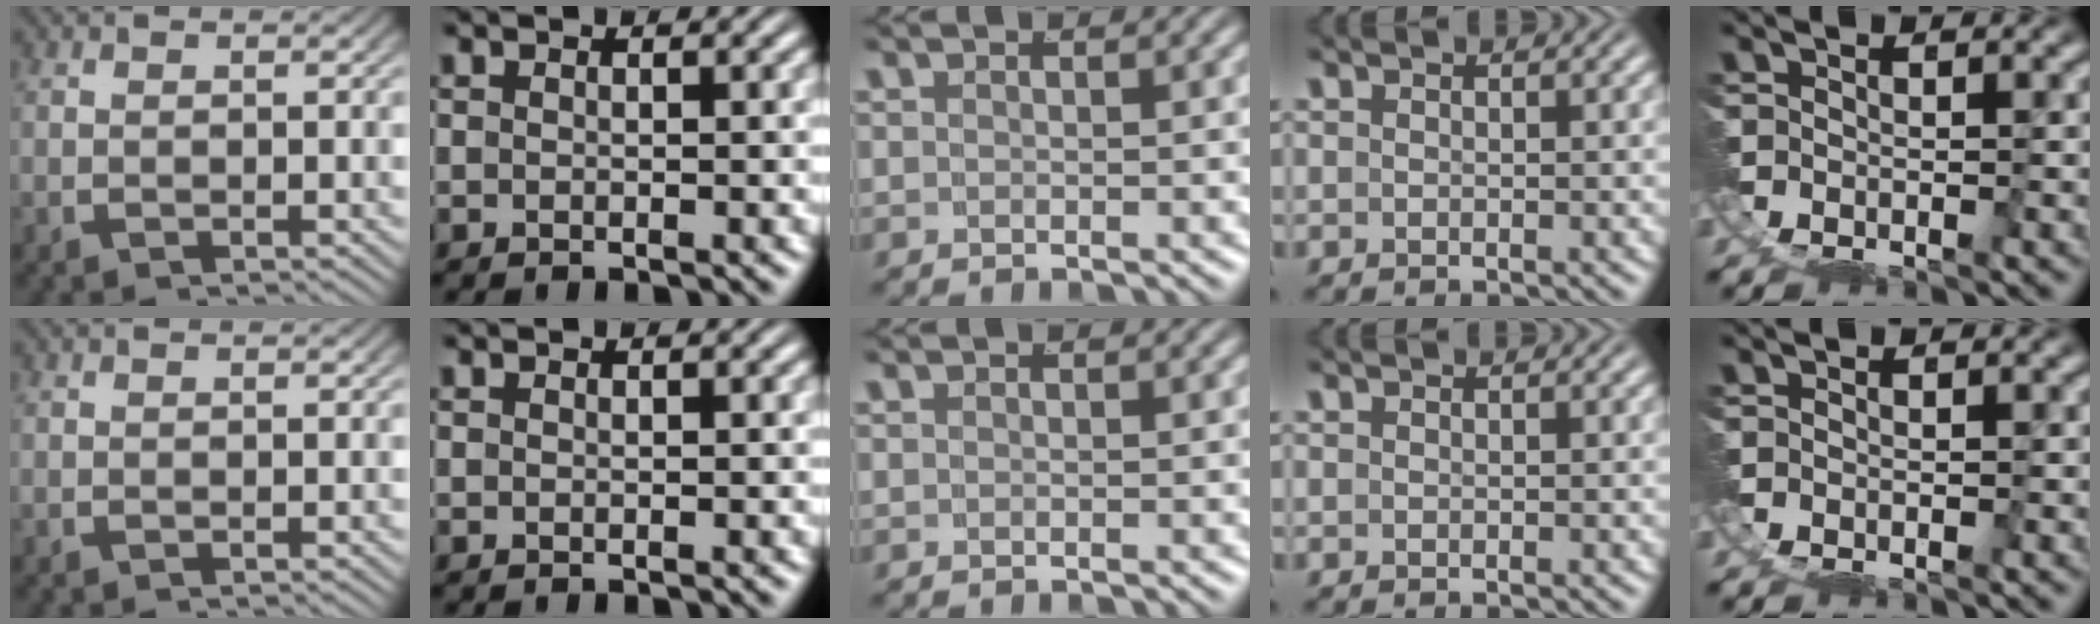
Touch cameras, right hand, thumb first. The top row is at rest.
{}